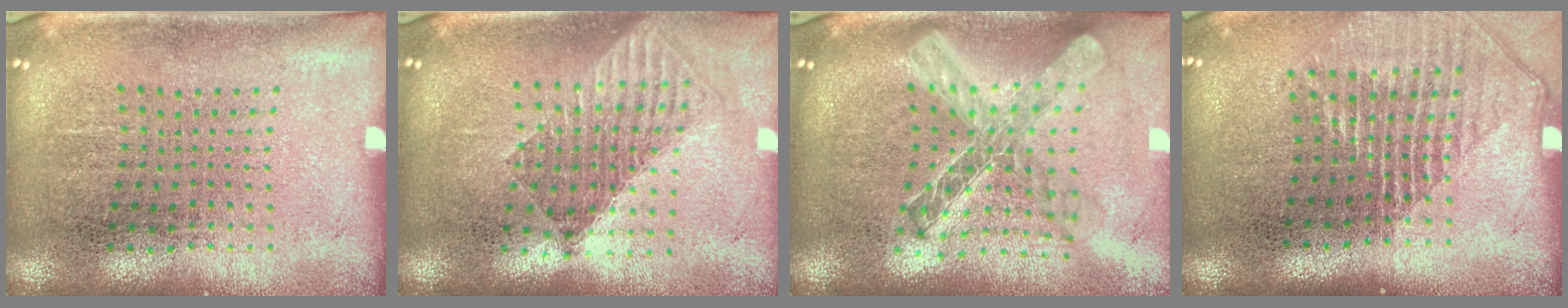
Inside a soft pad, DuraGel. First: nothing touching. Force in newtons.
{"total": 1.6, "press": 1.4, "slide": 0.7}
{"total": 2.1, "press": 1.7, "slide": 1.3}
{"total": 1.3, "press": 1.2, "slide": 0.6}